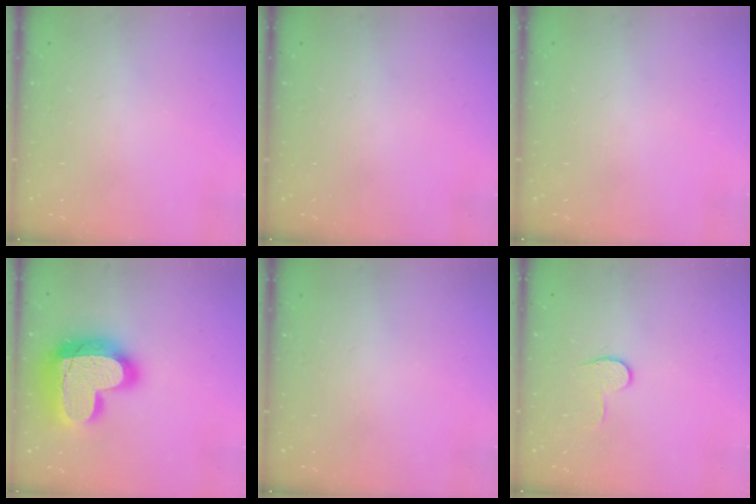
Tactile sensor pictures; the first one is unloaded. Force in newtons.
{"total": 0.0}
{"total": 0.0}
{"total": 26.4, "press": 26.3, "slide": 2.0}
{"total": 0.0}
{"total": 6.3, "press": 6.3, "slide": 0.4}